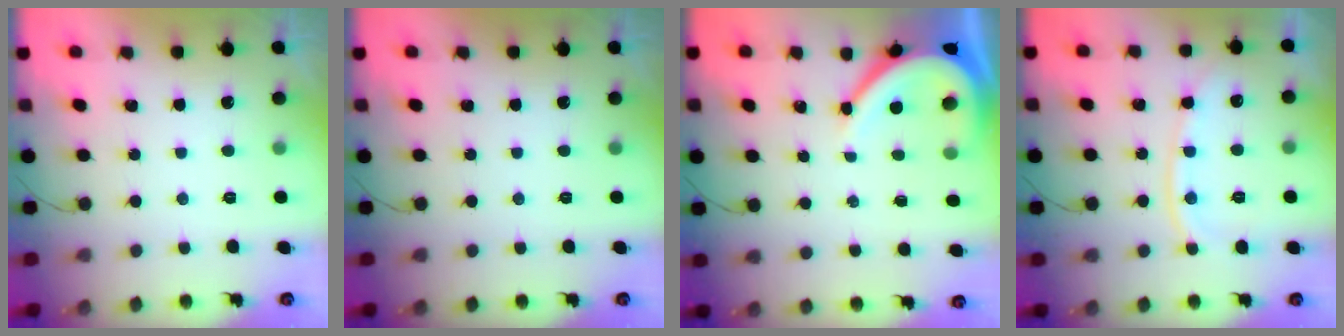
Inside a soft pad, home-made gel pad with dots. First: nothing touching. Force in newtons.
{"total": 0.0}
{"total": 8.7, "press": 8.6, "slide": 1.3}
{"total": 12.2, "press": 12.1, "slide": 1.5}